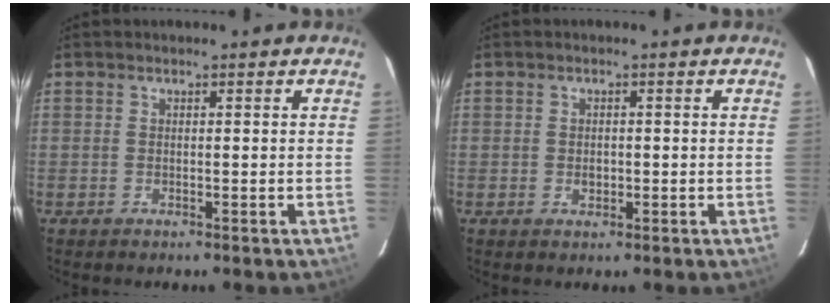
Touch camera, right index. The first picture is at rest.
{"total": 1.8, "force": [-0.3, 1.5, 0.9], "torque": [-0.016, 0.002, -0.005]}